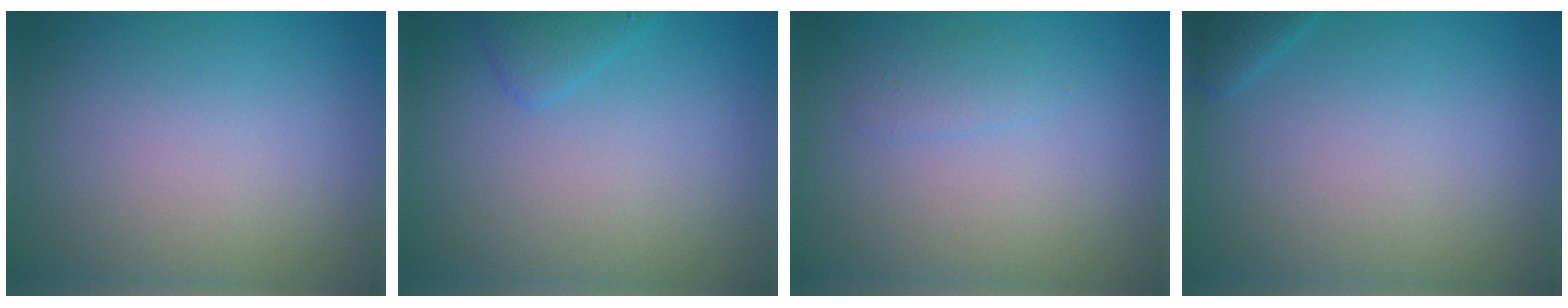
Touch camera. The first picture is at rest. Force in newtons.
{"total": 1.5, "press": 1.5, "slide": 0.2}
{"total": 1.0, "press": 1.0, "slide": 0.0}
{"total": 1.4, "press": 1.4, "slide": 0.1}